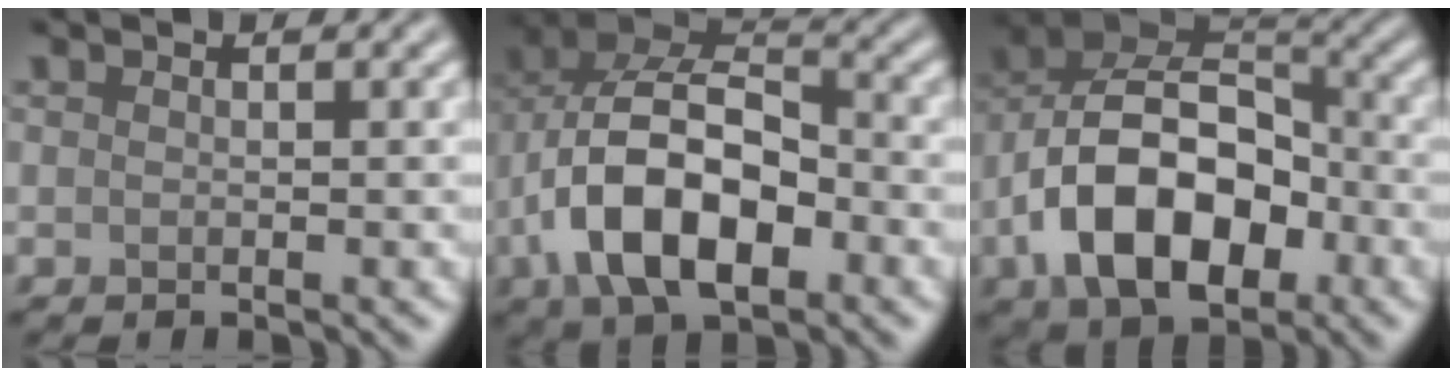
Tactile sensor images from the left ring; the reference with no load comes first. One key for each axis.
{"total": 11.4, "fx": -3.1, "fy": 6.4, "fz": 9.0, "tx": -0.171, "ty": 0.007, "tz": -0.068}
{"total": 12.2, "fx": -3.6, "fy": 7.5, "fz": 8.9, "tx": -0.162, "ty": 0.008, "tz": -0.075}